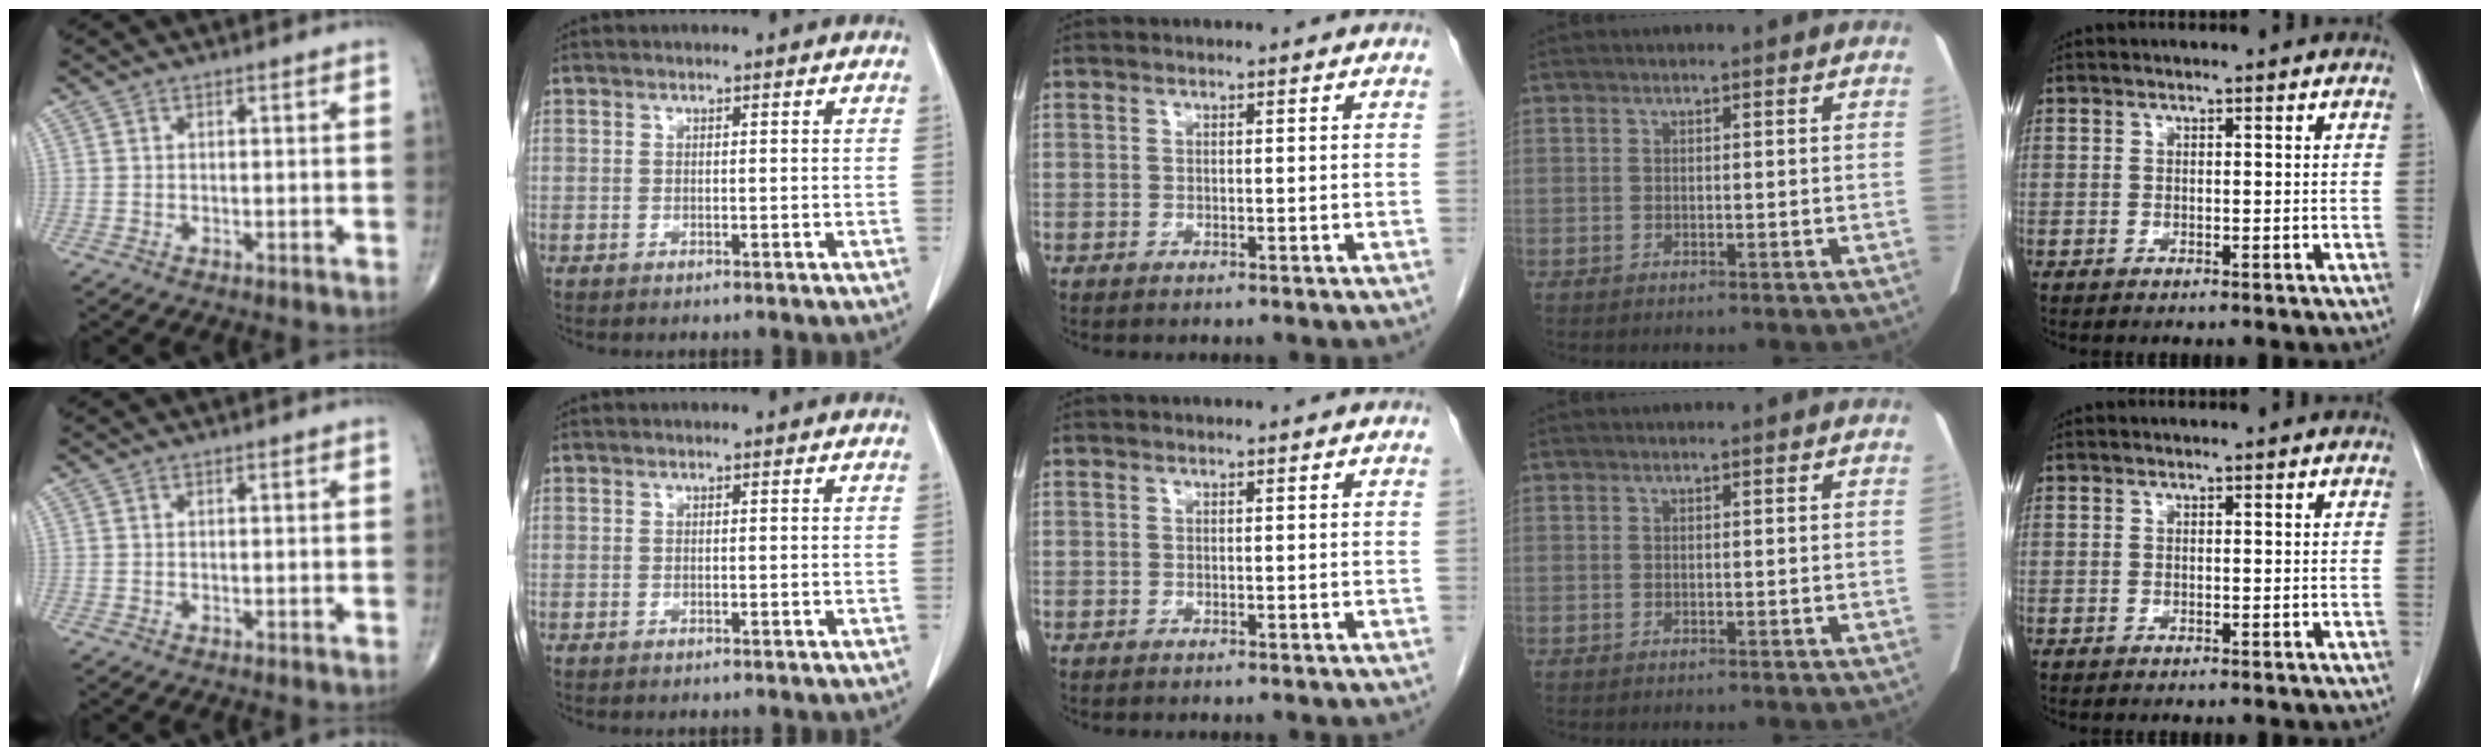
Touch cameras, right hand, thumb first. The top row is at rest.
{}